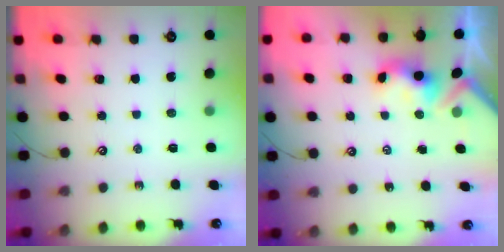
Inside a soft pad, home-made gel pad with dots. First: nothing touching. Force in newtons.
{"total": 3.3, "press": 3.3, "slide": 0.2}